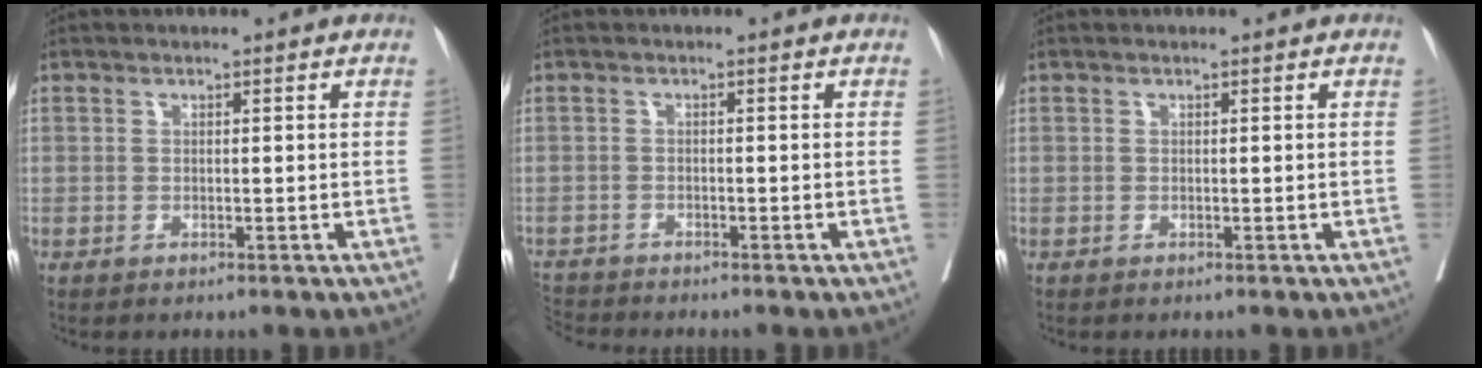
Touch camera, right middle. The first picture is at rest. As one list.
[{"total": 3.2, "force": [-3.2, 0.2, -0.4], "torque": [0.002, -0.016, -0.059]}, {"total": 0.0}]